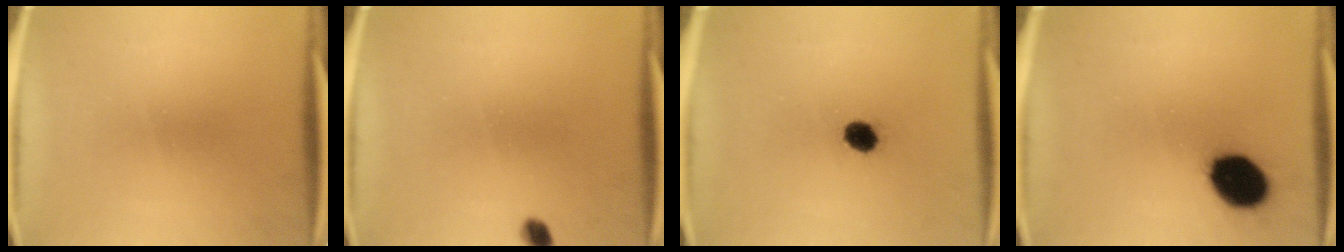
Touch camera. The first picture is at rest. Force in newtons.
{"total": 1.8}
{"total": 4.4}
{"total": 12.9}